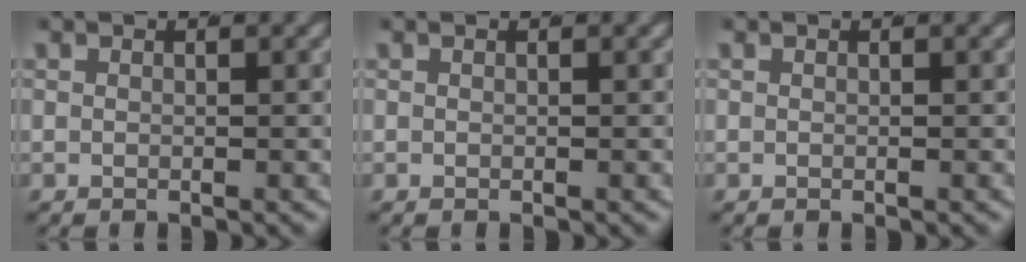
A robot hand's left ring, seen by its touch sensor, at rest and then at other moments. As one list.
[{"total": 0.0}, {"total": 0.0}]